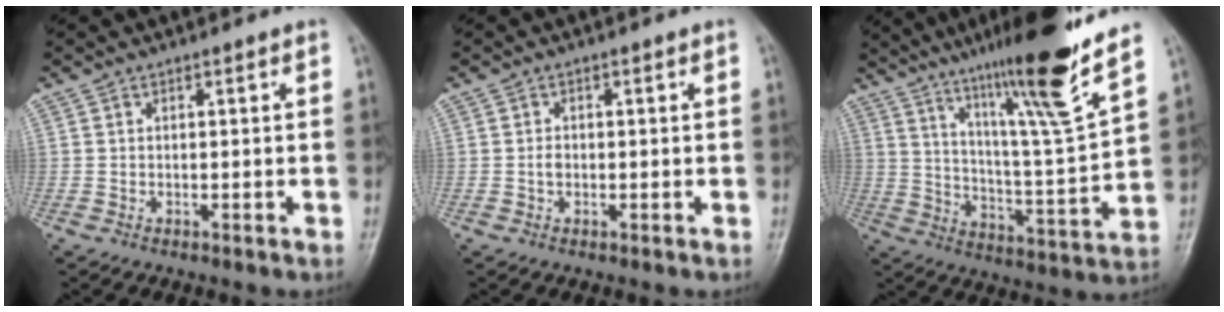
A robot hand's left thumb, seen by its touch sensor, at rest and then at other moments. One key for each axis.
{"total": 1.3, "fx": -0.3, "fy": 1.0, "fz": 0.8, "tx": -0.013, "ty": 0.002, "tz": -0.006}
{"total": 19.8, "fx": 13.7, "fy": 0.1, "fz": 14.2, "tx": -0.207, "ty": -0.074, "tz": 0.224}